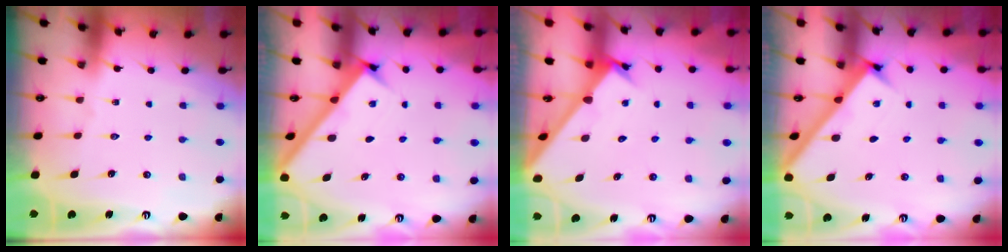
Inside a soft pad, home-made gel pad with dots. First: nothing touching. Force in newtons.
{"total": 2.6, "press": 2.6, "slide": 0.3}
{"total": 2.3, "press": 2.3, "slide": 0.0}
{"total": 2.8, "press": 2.7, "slide": 0.4}